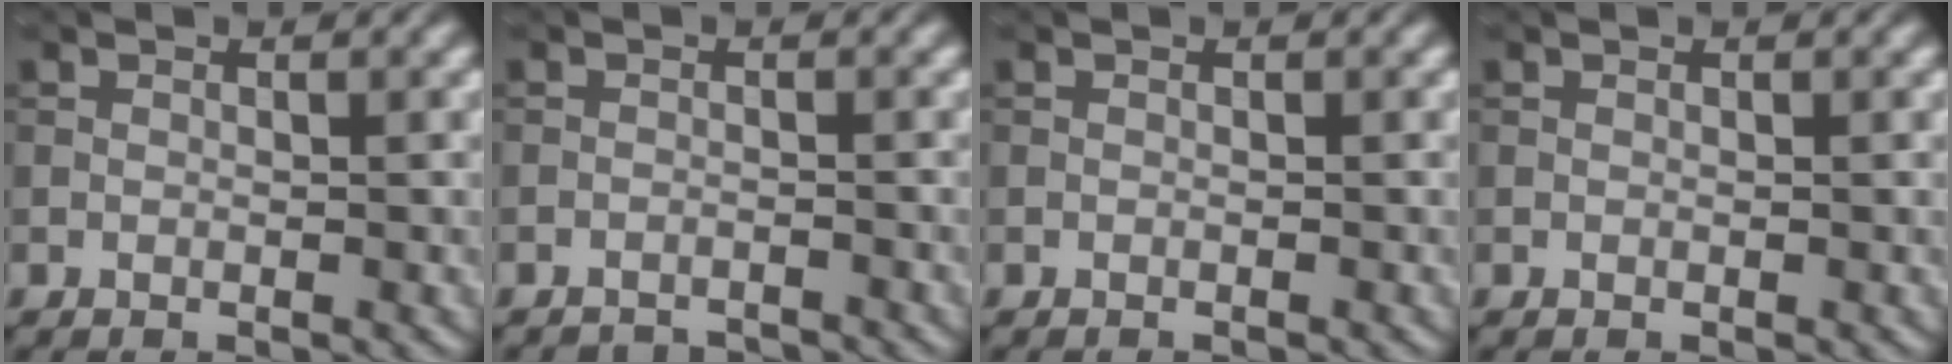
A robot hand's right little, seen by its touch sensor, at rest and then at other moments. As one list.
[{"total": 3.2, "force": [-3.1, 0.3, 0.4], "torque": [-0.010, -0.005, -0.050]}, {"total": 0.6, "force": [-0.6, 0.0, 0.1], "torque": [0.002, -0.001, -0.011]}, {"total": 0.0}]